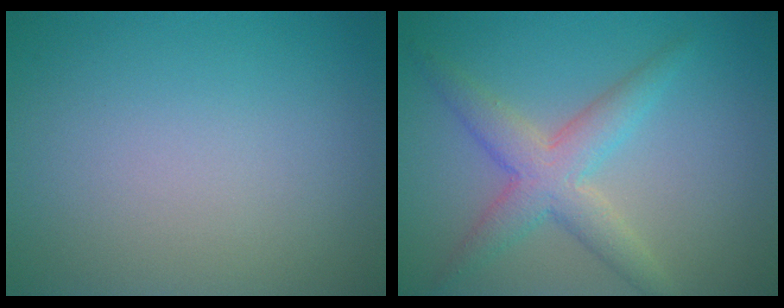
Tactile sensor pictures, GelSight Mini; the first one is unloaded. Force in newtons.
{"total": 4.4, "press": 4.4, "slide": 0.2}